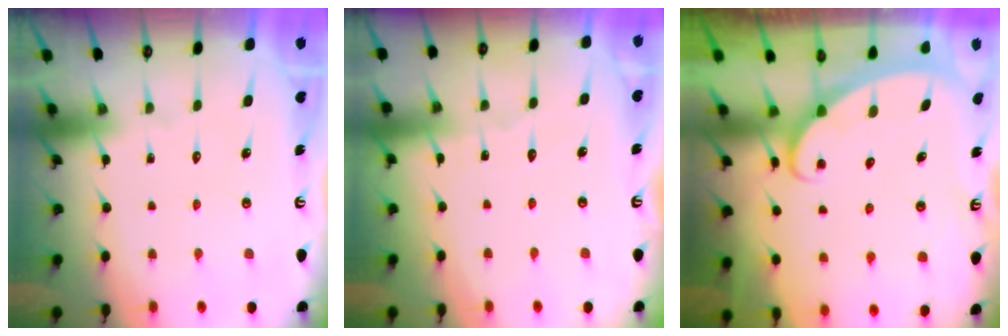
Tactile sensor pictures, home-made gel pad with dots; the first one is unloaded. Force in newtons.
{"total": 3.0, "press": 2.9, "slide": 0.3}
{"total": 2.5, "press": 2.5, "slide": 0.4}